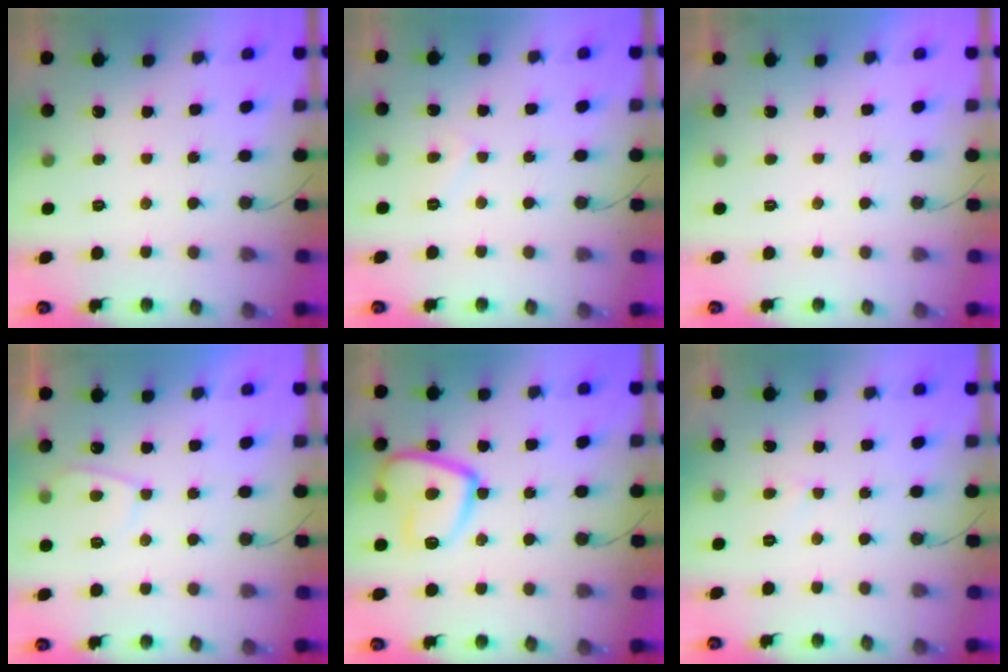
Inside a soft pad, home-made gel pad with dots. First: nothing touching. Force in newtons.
{"total": 3.5, "press": 3.5, "slide": 0.5}
{"total": 2.3, "press": 2.3, "slide": 0.3}
{"total": 4.1, "press": 4.0, "slide": 0.8}
{"total": 14.2, "press": 14.2, "slide": 1.3}
{"total": 3.9, "press": 3.9, "slide": 0.4}